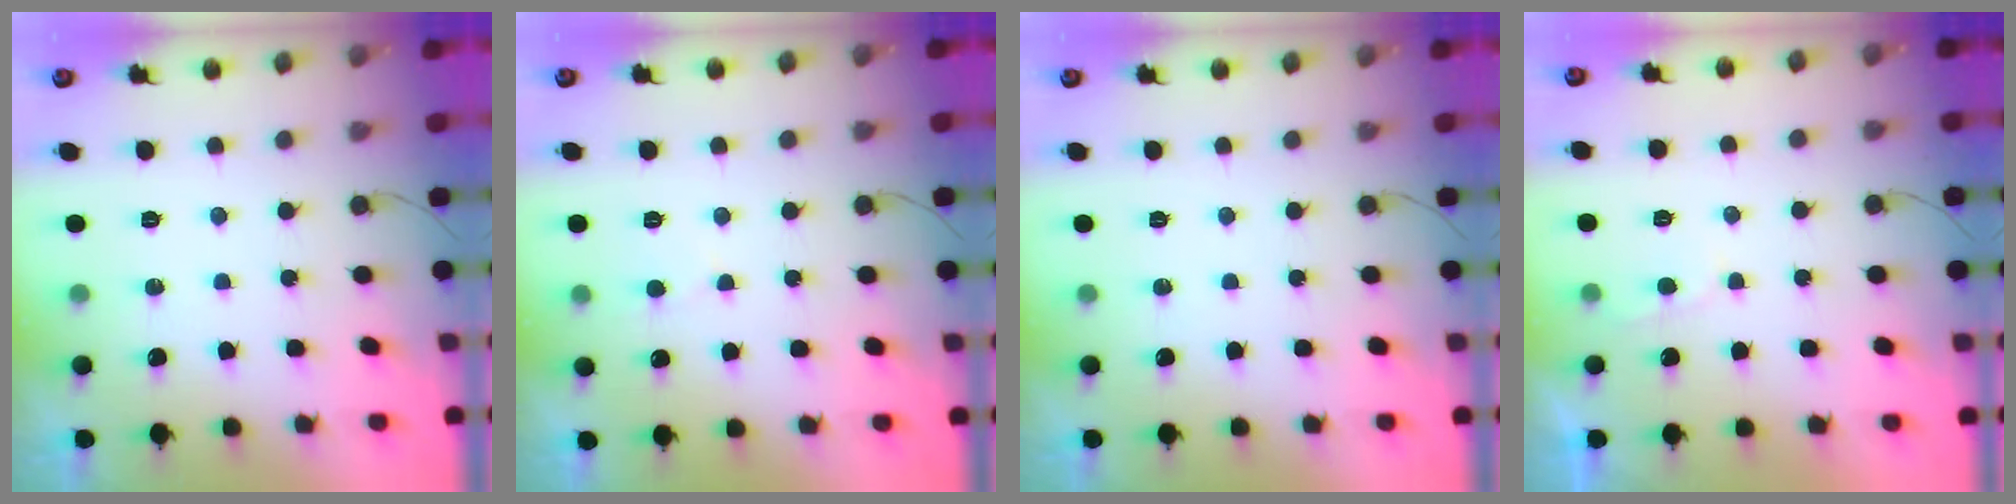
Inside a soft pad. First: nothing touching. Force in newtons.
{"total": 2.6, "press": 2.5, "slide": 0.3}
{"total": 0.0}
{"total": 2.0, "press": 2.0, "slide": 0.3}